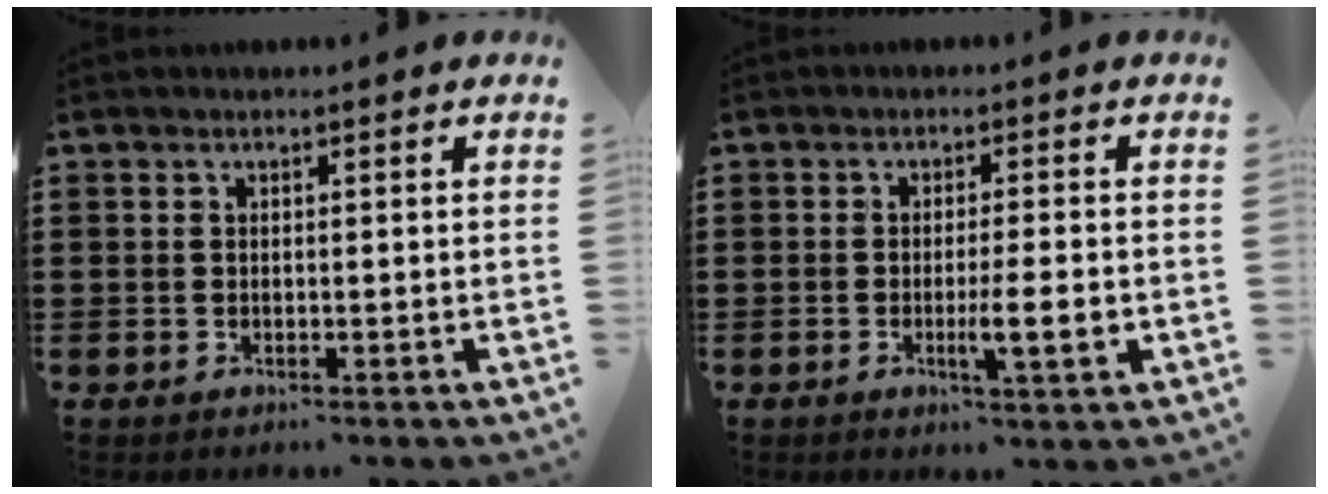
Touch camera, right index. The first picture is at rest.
{"total": 5.6, "force": [-1.4, 0.7, 5.4], "torque": [-0.086, -0.007, -0.021]}